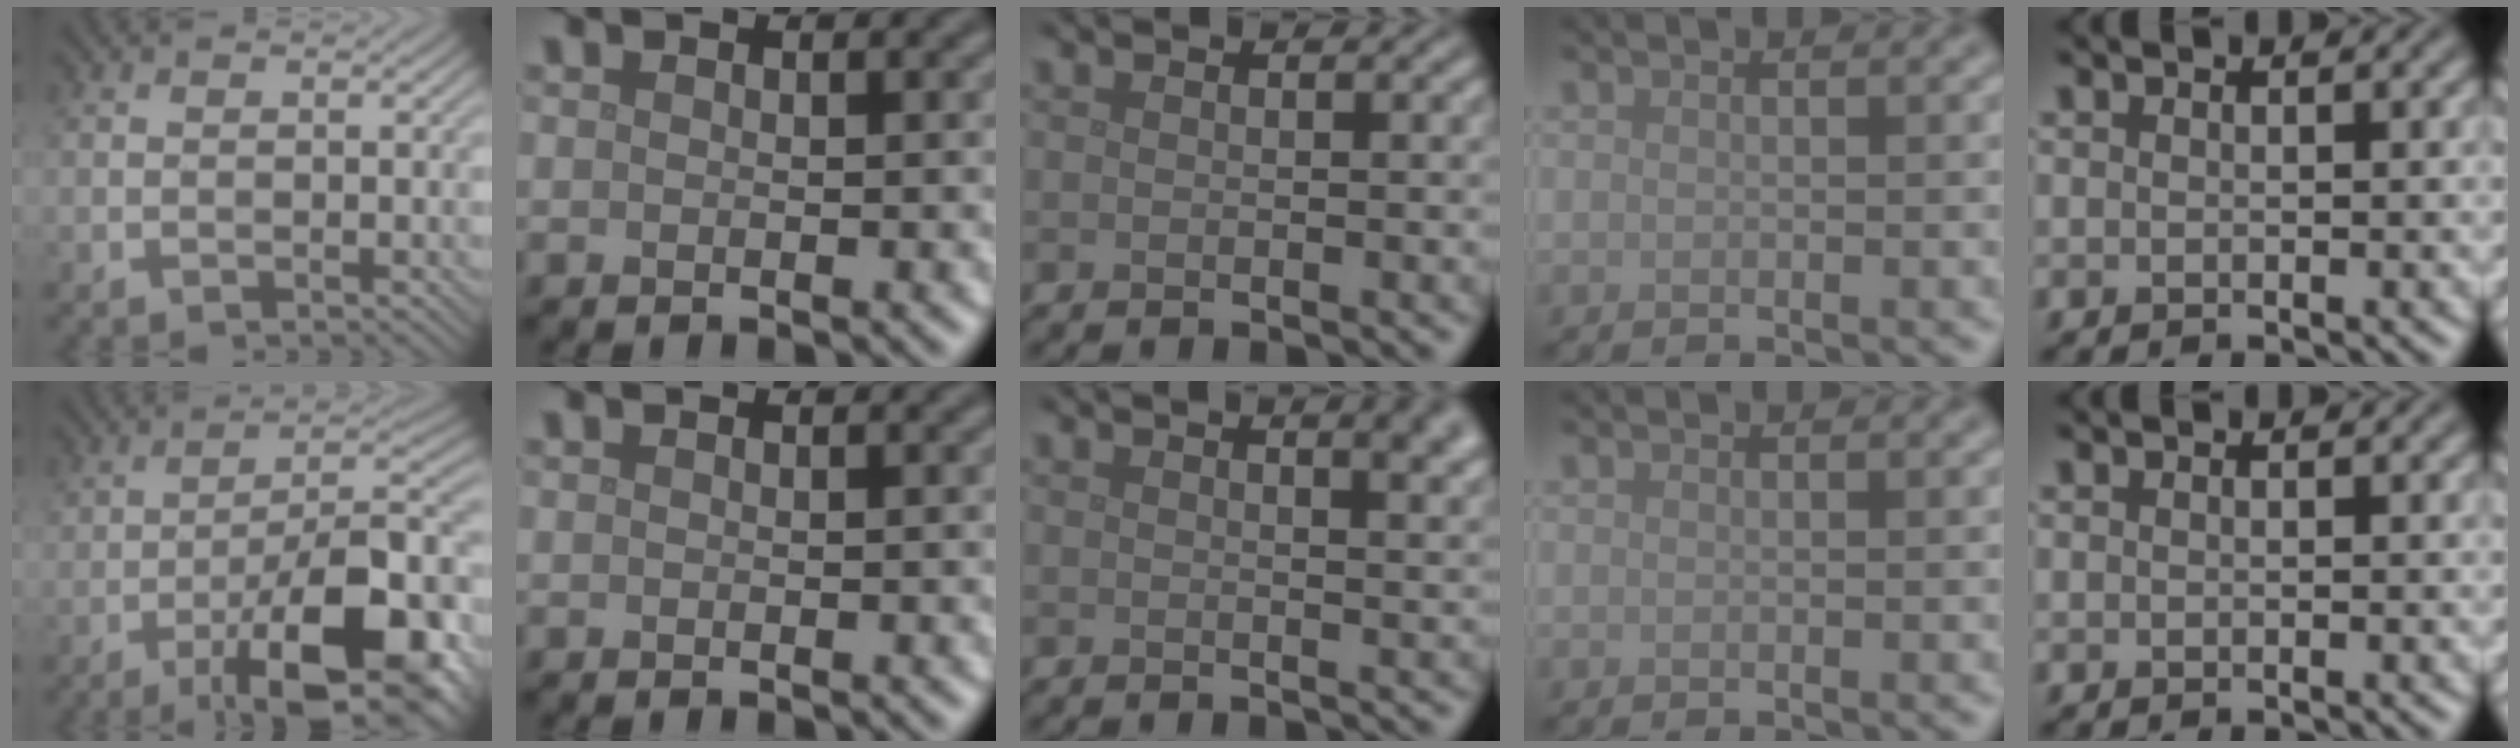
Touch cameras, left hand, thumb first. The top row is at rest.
{"thumb": {"total": 15.6, "force": [-7.6, 5.2, 12.6], "torque": [-0.188, 0.006, -0.127]}, "middle": {"total": 5.0, "force": [2.6, 2.2, 3.7], "torque": [-0.012, 0.026, 0.012]}}